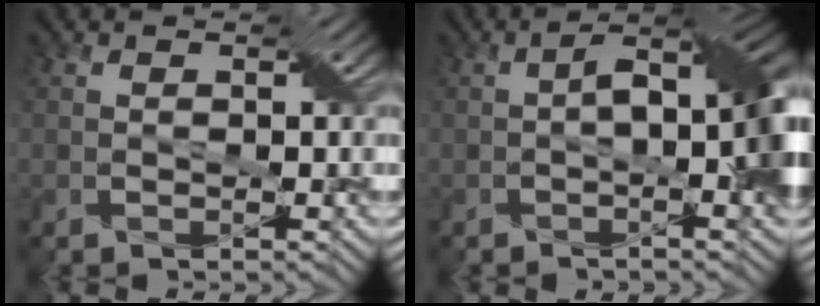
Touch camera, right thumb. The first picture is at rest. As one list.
[{"total": 8.1, "force": [-0.2, 2.9, 7.5], "torque": [-0.116, 0.008, -0.006]}]